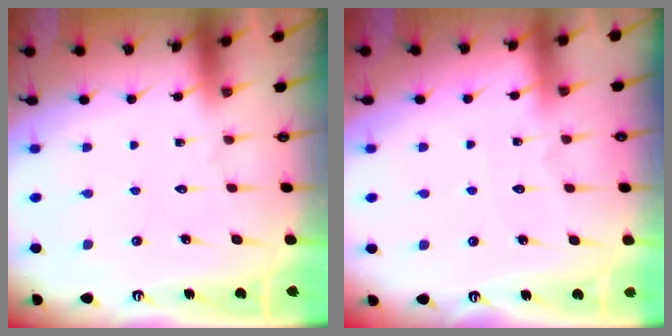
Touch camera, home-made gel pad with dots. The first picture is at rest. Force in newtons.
{"total": 4.0, "press": 3.9, "slide": 0.6}